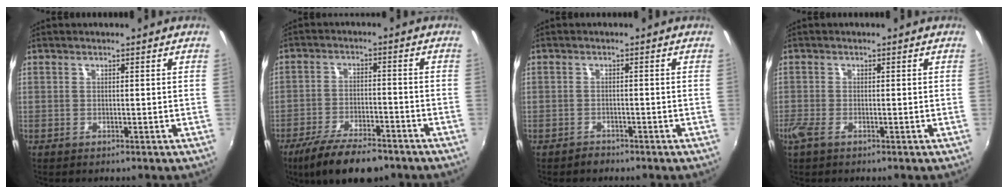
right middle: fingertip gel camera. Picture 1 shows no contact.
{"total": 12.3, "force": [-9.4, 3.9, 6.9], "torque": [-0.150, -0.025, -0.158]}
{"total": 1.6, "force": [-1.3, 0.9, -0.2], "torque": [-0.001, 0.004, -0.023]}
{"total": 2.1, "force": [-1.5, 0.4, 1.4], "torque": [-0.034, -0.008, -0.032]}